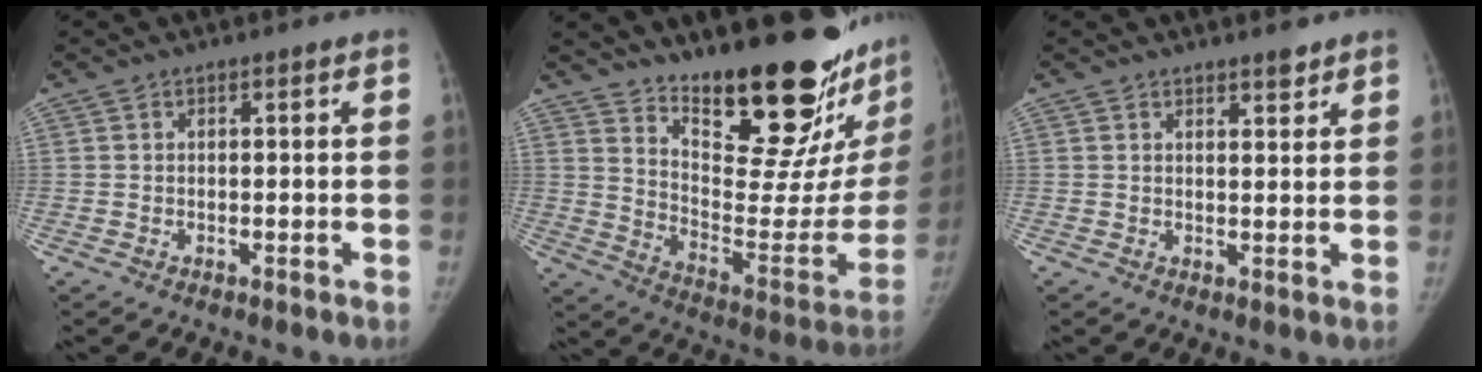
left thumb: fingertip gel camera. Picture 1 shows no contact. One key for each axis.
{"total": 28.6, "fx": 21.8, "fy": 7.5, "fz": 16.9, "tx": -0.217, "ty": -0.160, "tz": 0.315}
{"total": 2.8, "fx": 2.3, "fy": 1.0, "fz": 1.3, "tx": -0.010, "ty": -0.016, "tz": 0.032}